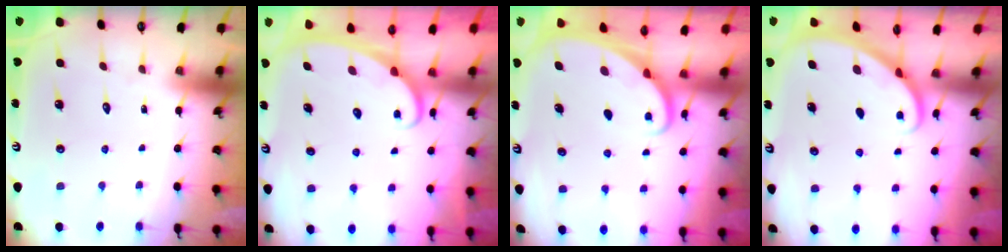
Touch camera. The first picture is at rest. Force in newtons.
{"total": 2.5, "press": 2.5, "slide": 0.3}
{"total": 2.7, "press": 2.7, "slide": 0.4}
{"total": 2.0, "press": 2.0, "slide": 0.1}